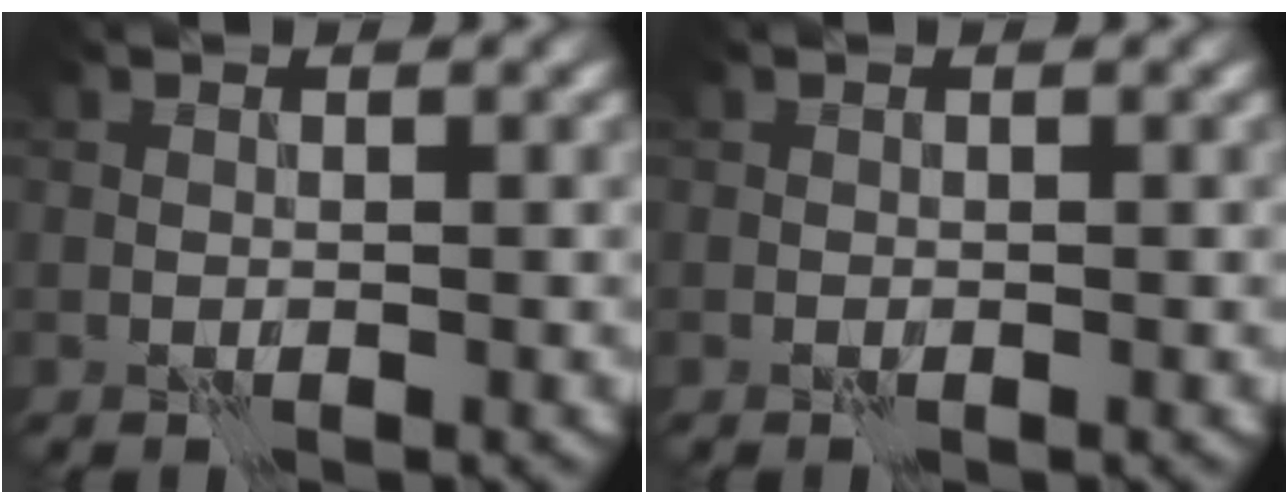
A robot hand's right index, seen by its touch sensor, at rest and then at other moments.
{"total": 0.0}